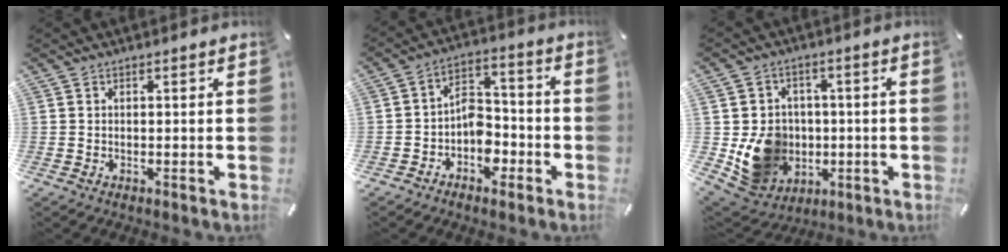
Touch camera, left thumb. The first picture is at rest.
{"total": 7.7, "force": [-3.3, 5.8, 3.9], "torque": [-0.060, 0.023, -0.058]}
{"total": 12.4, "force": [-1.5, 11.4, 4.6], "torque": [-0.094, 0.008, -0.014]}